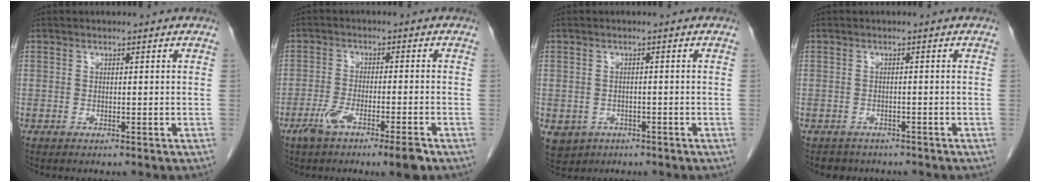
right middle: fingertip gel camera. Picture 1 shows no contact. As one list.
[{"total": 6.8, "force": [-4.3, 0.5, 5.2], "torque": [-0.093, -0.010, -0.074]}, {"total": 5.3, "force": [-2.6, 4.4, 1.3], "torque": [-0.030, -0.001, -0.033]}, {"total": 3.0, "force": [-2.6, 1.6, 0.1], "torque": [-0.013, 0.001, -0.034]}]